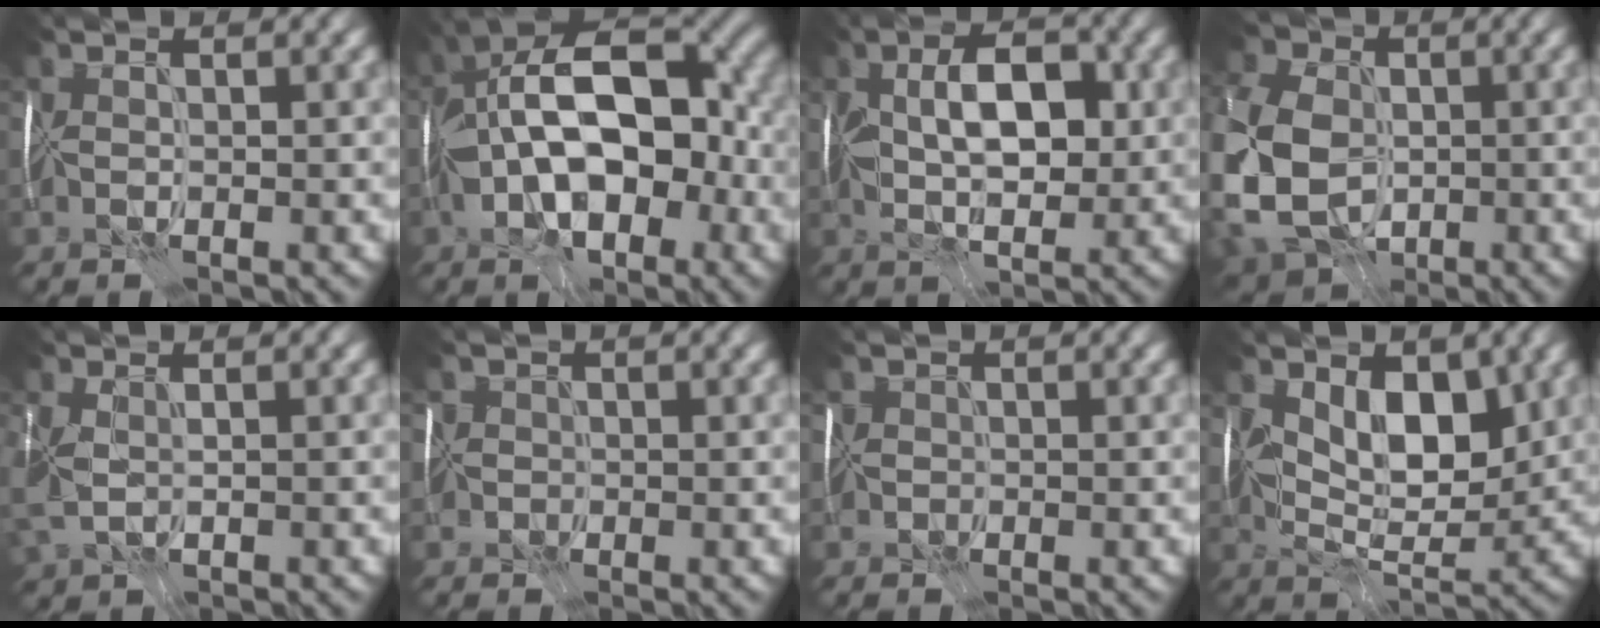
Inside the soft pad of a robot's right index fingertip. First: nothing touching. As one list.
[{"total": 15.2, "force": [-0.9, 8.0, 12.9], "torque": [-0.200, 0.021, -0.023]}, {"total": 6.2, "force": [0.9, 3.1, 5.3], "torque": [-0.086, 0.007, 0.015]}, {"total": 14.5, "force": [-2.6, 11.0, 9.1], "torque": [-0.202, -0.010, -0.060]}, {"total": 4.6, "force": [-1.0, 2.9, 3.4], "torque": [-0.084, -0.014, -0.014]}, {"total": 2.6, "force": [-0.5, 2.5, 0.6], "torque": [0.002, 0.016, -0.024]}, {"total": 1.1, "force": [-0.2, 1.0, -0.1], "torque": [0.012, 0.002, -0.006]}, {"total": 5.9, "force": [1.7, 3.3, 4.5], "torque": [-0.071, -0.012, 0.033]}]